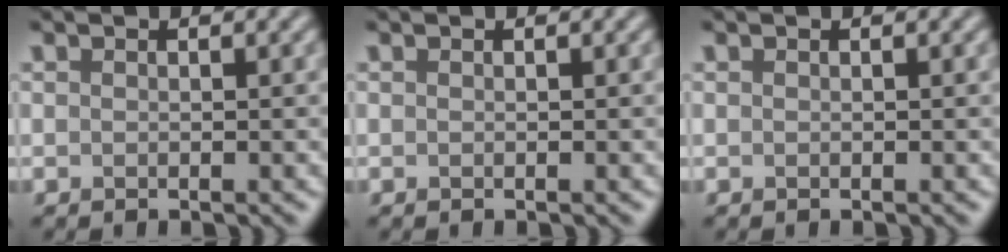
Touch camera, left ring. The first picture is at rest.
{"total": 0.0}
{"total": 0.0}